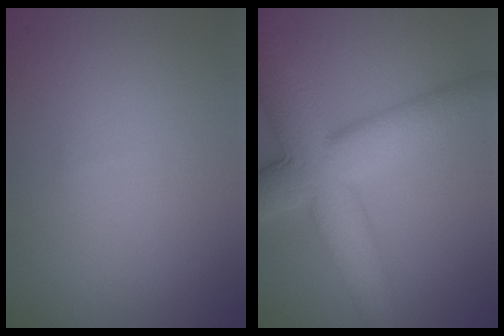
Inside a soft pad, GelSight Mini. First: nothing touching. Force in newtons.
{"total": 9.7, "press": 9.7, "slide": 0.2}